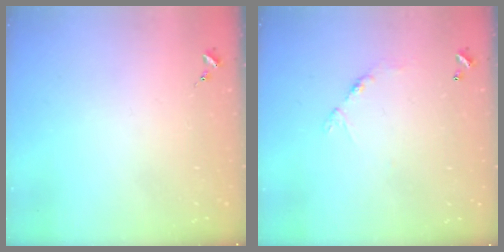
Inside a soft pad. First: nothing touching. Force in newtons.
{"total": 5.9, "press": 5.9, "slide": 0.4}